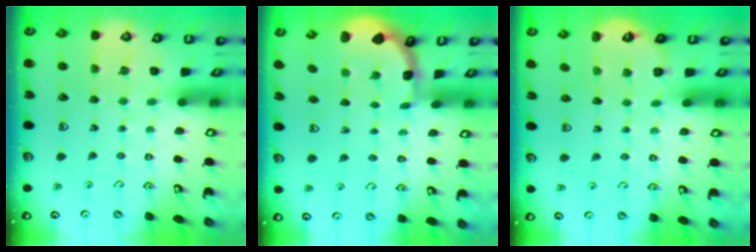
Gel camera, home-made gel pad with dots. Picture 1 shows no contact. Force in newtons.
{"total": 1.6, "press": 1.6, "slide": 0.1}
{"total": 2.1, "press": 1.0, "slide": 1.8}